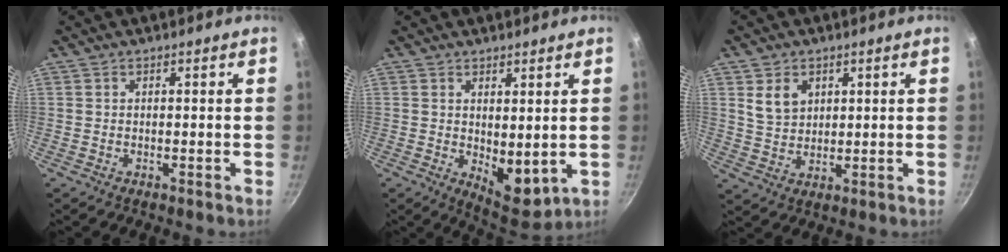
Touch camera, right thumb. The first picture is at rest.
{"total": 7.7, "force": [0.9, 3.8, 6.7], "torque": [-0.076, -0.030, 0.026]}
{"total": 5.9, "force": [2.2, 4.5, 3.1], "torque": [-0.037, -0.009, 0.049]}